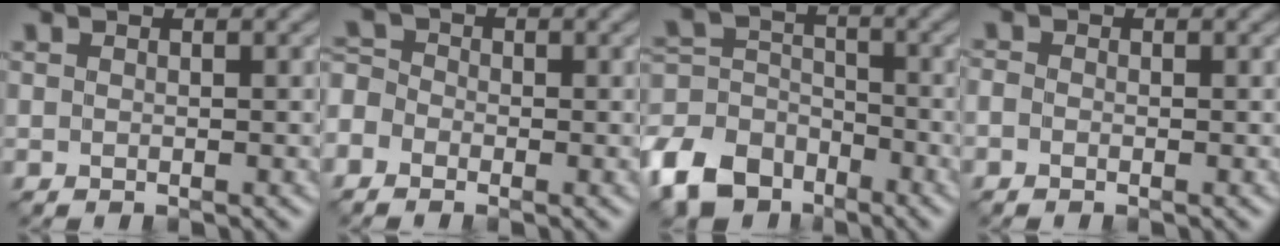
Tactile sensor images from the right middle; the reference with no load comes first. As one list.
[{"total": 3.2, "force": [-1.8, 2.3, 1.3], "torque": [-0.025, 0.009, -0.044]}, {"total": 9.0, "force": [-5.7, 5.9, 3.7], "torque": [-0.079, -0.003, -0.116]}, {"total": 1.0, "force": [-0.6, 0.7, 0.5], "torque": [-0.011, 0.004, -0.014]}]